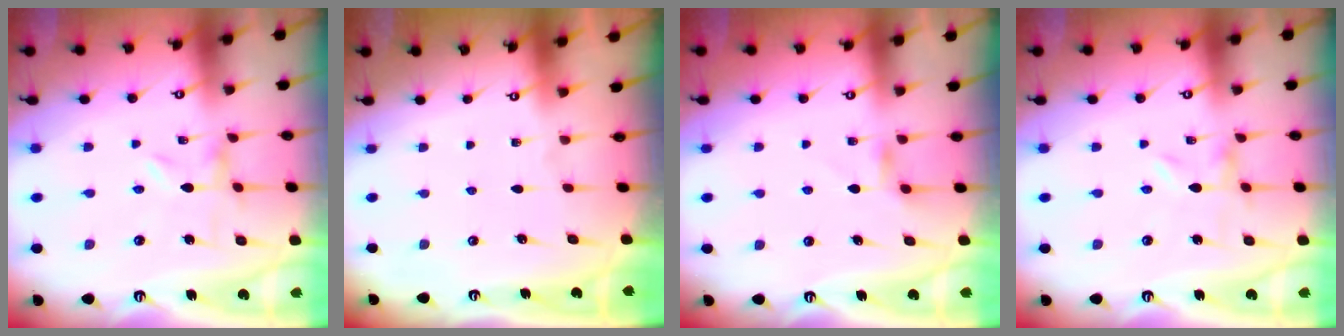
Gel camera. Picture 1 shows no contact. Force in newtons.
{"total": 0.0}
{"total": 3.3, "press": 3.3, "slide": 0.5}
{"total": 0.0}